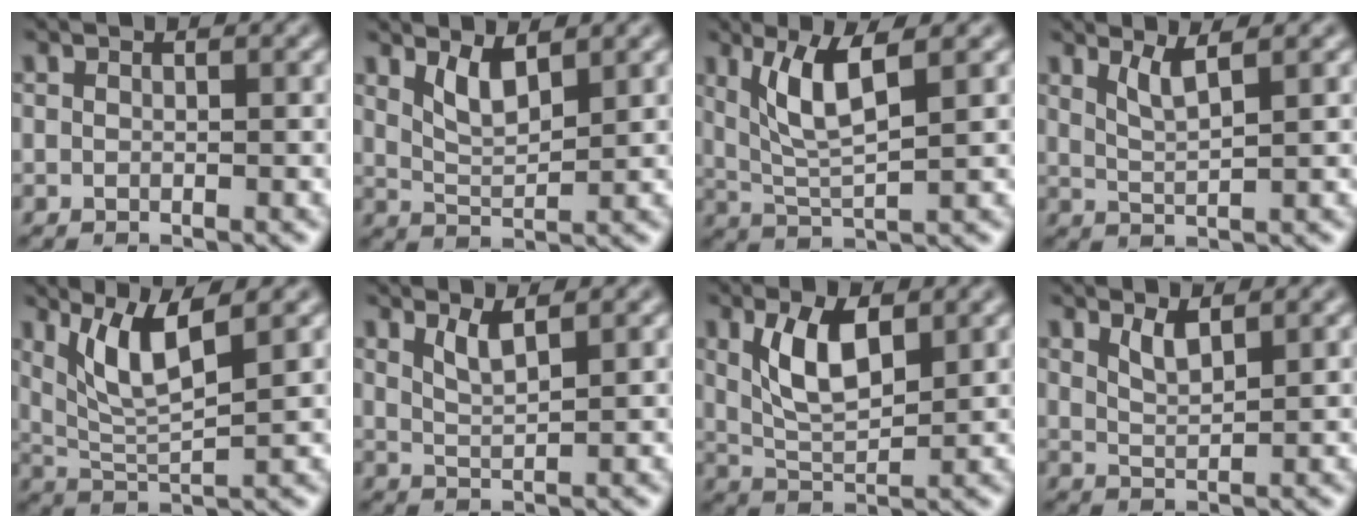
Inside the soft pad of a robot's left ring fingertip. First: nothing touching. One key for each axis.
{"total": 2.9, "fx": 1.9, "fy": 0.8, "fz": 2.0, "tx": -0.042, "ty": -0.011, "tz": 0.040}
{"total": 4.8, "fx": 1.9, "fy": 1.0, "fz": 4.3, "tx": -0.092, "ty": -0.005, "tz": 0.042}
{"total": 2.4, "fx": 1.5, "fy": 0.4, "fz": 1.8, "tx": -0.030, "ty": -0.004, "tz": 0.032}
{"total": 5.1, "fx": 2.6, "fy": 1.1, "fz": 4.3, "tx": -0.087, "ty": -0.007, "tz": 0.054}
{"total": 2.1, "fx": 1.4, "fy": 0.5, "fz": 1.5, "tx": -0.027, "ty": -0.005, "tz": 0.028}
{"total": 5.0, "fx": 1.9, "fy": 2.2, "fz": 4.0, "tx": -0.088, "ty": -0.001, "tz": 0.037}
{"total": 1.8, "fx": 1.3, "fy": 0.5, "fz": 1.2, "tx": -0.025, "ty": -0.005, "tz": 0.028}